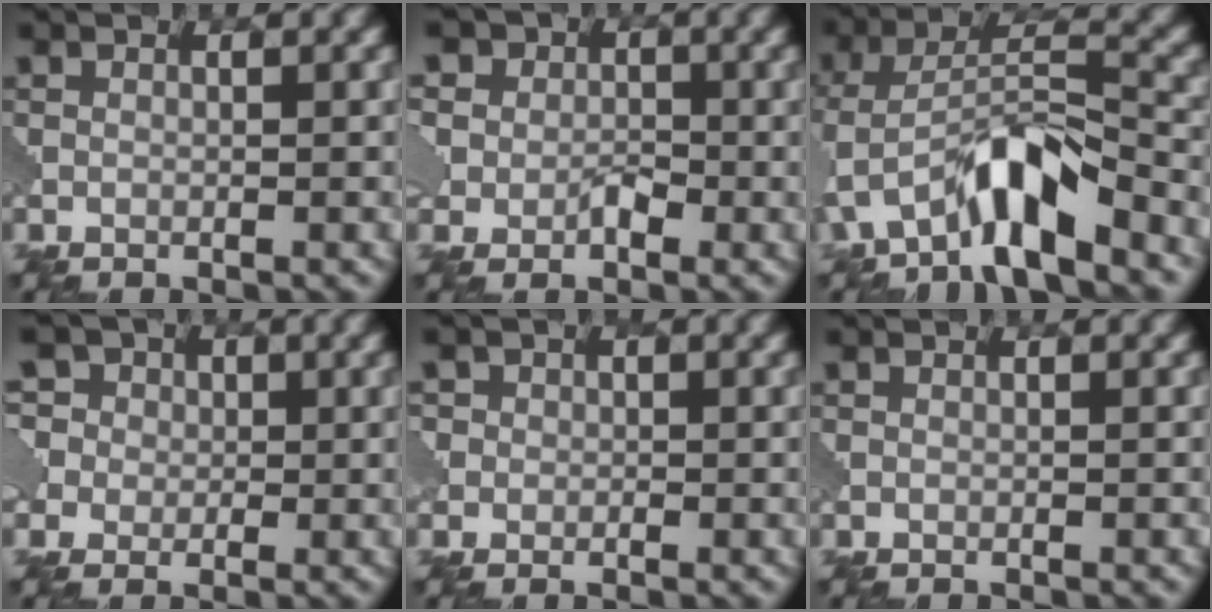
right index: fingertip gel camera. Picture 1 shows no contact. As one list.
[{"total": 7.4, "force": [1.5, 6.2, 3.7], "torque": [-0.038, 0.026, -0.018]}, {"total": 7.0, "force": [-4.2, 2.1, 5.2], "torque": [-0.101, 0.006, -0.078]}, {"total": 8.1, "force": [2.8, 6.7, 3.7], "torque": [-0.070, 0.036, 0.009]}, {"total": 2.7, "force": [0.5, 2.5, 0.9], "torque": [0.002, 0.010, -0.015]}, {"total": 0.0}]